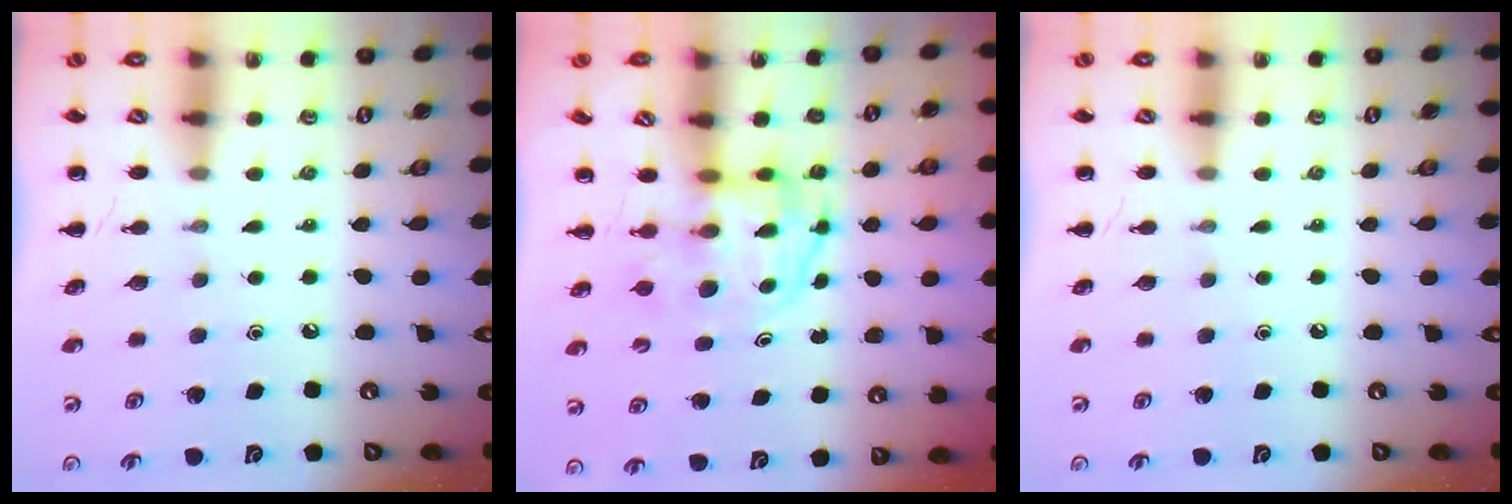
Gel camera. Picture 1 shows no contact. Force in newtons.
{"total": 3.4, "press": 3.4, "slide": 0.5}
{"total": 0.0}